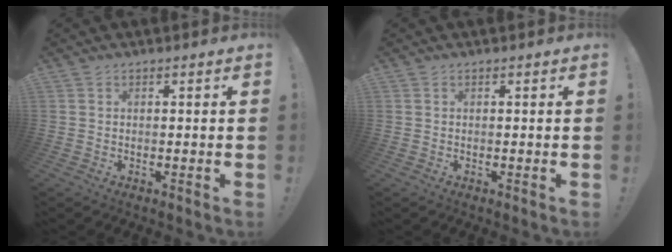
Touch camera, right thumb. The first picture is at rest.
{"total": 0.0}